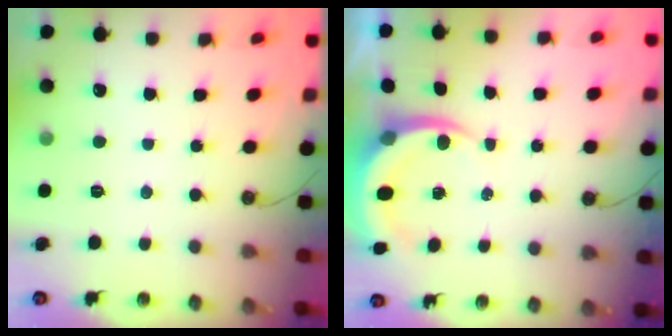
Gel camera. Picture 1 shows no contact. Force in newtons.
{"total": 5.9, "press": 5.8, "slide": 1.0}